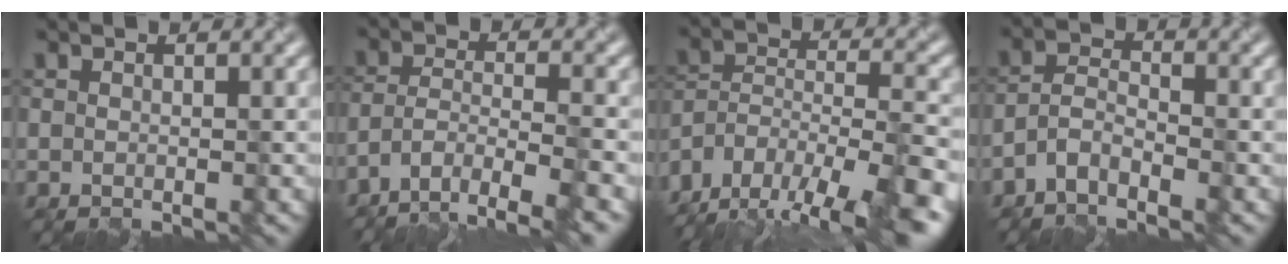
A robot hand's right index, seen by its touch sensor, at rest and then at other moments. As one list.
[{"total": 6.6, "force": [-4.8, 1.9, 4.1], "torque": [-0.070, -0.002, -0.084]}, {"total": 16.6, "force": [-13.1, 7.1, 7.2], "torque": [-0.152, -0.009, -0.180]}, {"total": 3.1, "force": [-2.4, 1.2, 1.7], "torque": [-0.034, 0.008, -0.055]}]